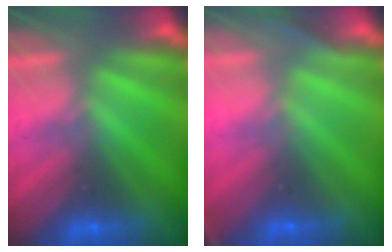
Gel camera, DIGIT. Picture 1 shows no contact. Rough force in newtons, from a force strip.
{"total": 3.7}